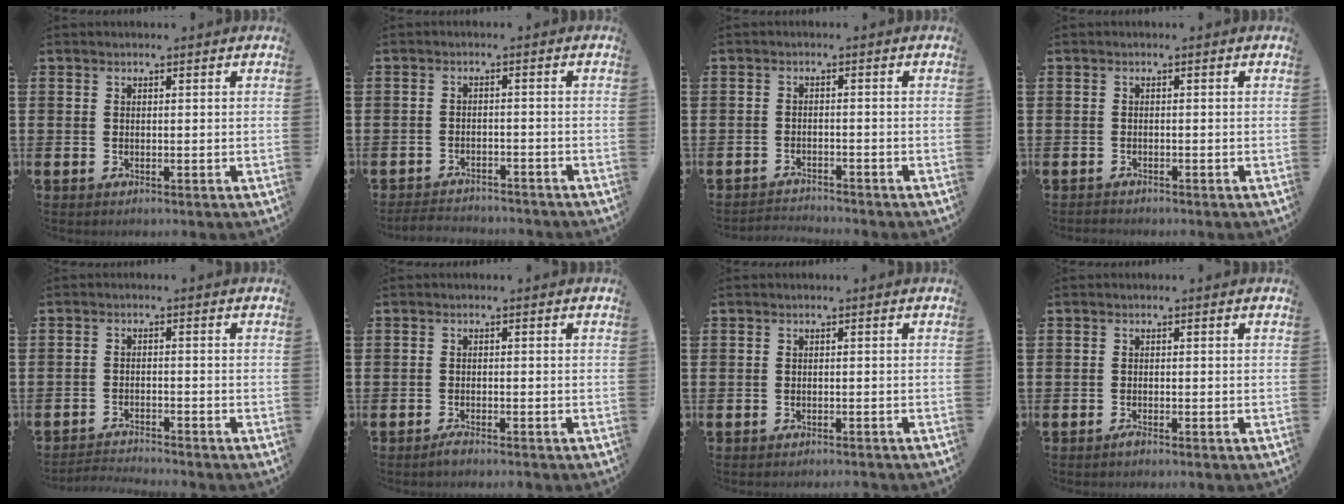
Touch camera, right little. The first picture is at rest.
{"total": 2.4, "force": [-2.4, 0.1, -0.1], "torque": [-0.005, 0.002, -0.051]}
{"total": 1.9, "force": [-1.9, -0.1, -0.2], "torque": [-0.002, 0.003, -0.041]}
{"total": 0.5, "force": [-0.5, 0.1, -0.1], "torque": [-0.001, -0.002, -0.011]}
{"total": 2.1, "force": [-2.1, -0.1, 0.0], "torque": [-0.004, 0.002, -0.046]}
{"total": 1.1, "force": [-1.0, 0.0, 0.5], "torque": [-0.010, -0.001, -0.020]}
{"total": 0.7, "force": [-0.7, -0.1, 0.0], "torque": [0.000, -0.001, -0.014]}
{"total": 0.7, "force": [-0.6, 0.0, 0.4], "torque": [-0.007, -0.003, -0.010]}